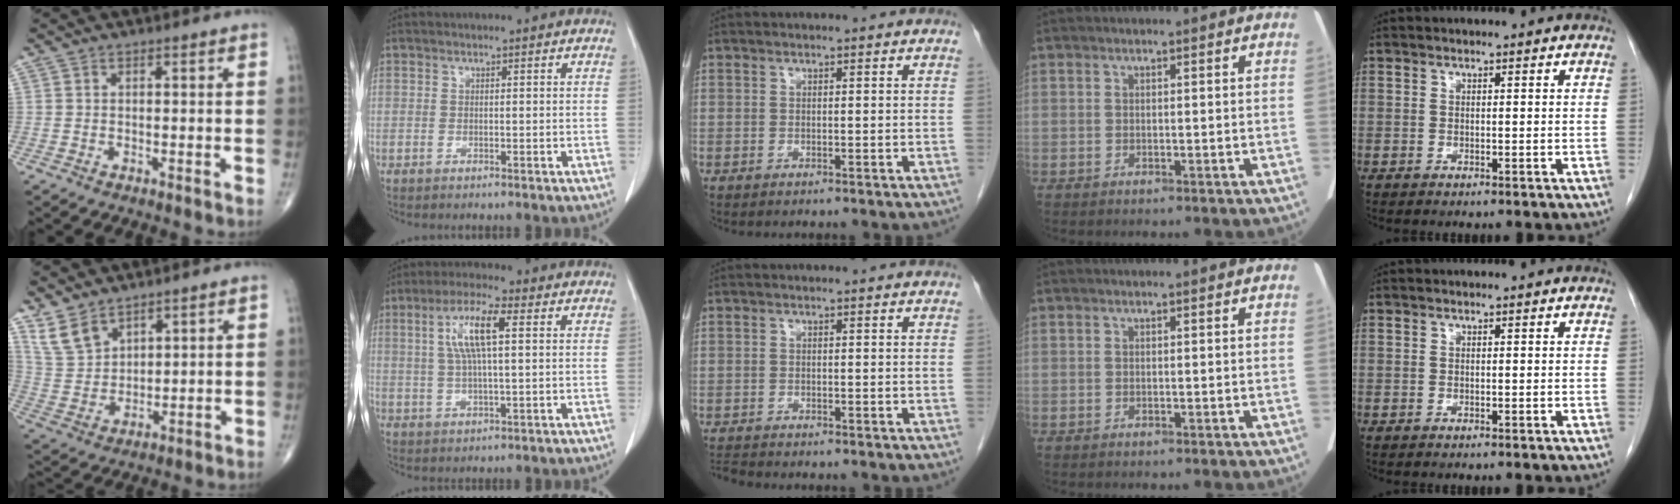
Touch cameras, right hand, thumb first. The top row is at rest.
{"thumb": {"total": 7.1, "force": [5.5, 3.5, 2.9], "torque": [-0.049, -0.026, 0.126]}, "index": {"total": 8.2, "force": [2.2, 1.2, 7.8], "torque": [-0.156, 0.012, 0.042]}, "middle": {"total": 1.5, "force": [-1.5, -0.3, 0.0], "torque": [-0.008, -0.011, -0.027]}}